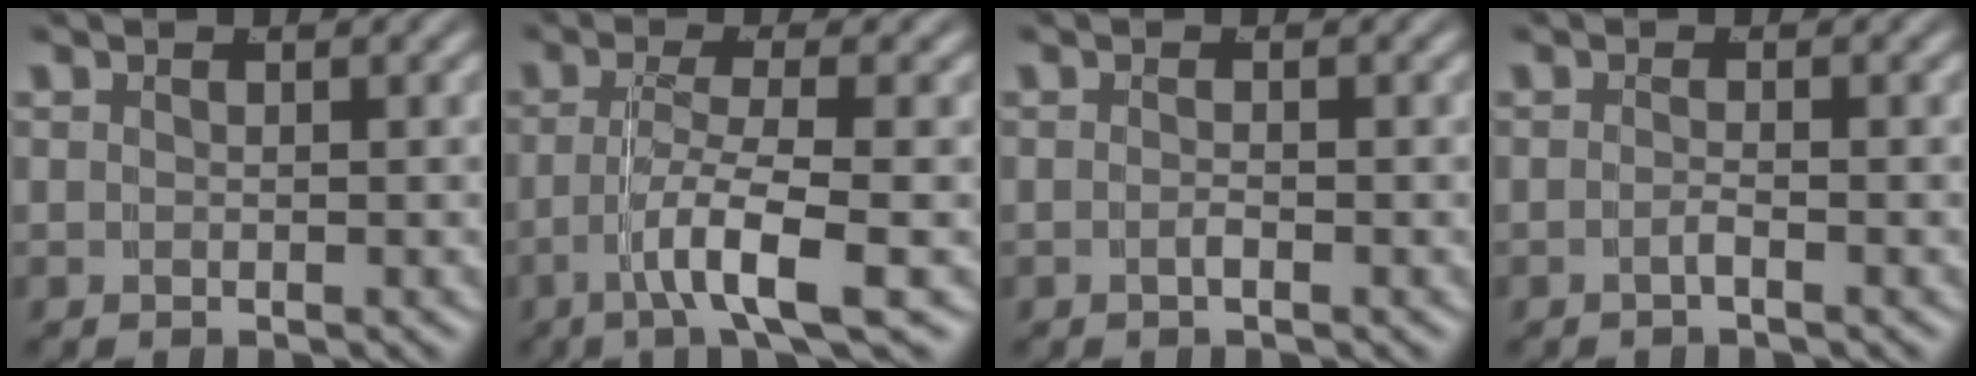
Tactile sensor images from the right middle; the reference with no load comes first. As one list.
[{"total": 5.0, "force": [-2.3, 0.2, 4.4], "torque": [-0.082, -0.013, -0.031]}, {"total": 0.8, "force": [-0.7, 0.0, 0.4], "torque": [-0.011, -0.002, -0.012]}, {"total": 1.2, "force": [-1.0, -0.4, 0.6], "torque": [-0.012, -0.004, -0.018]}]